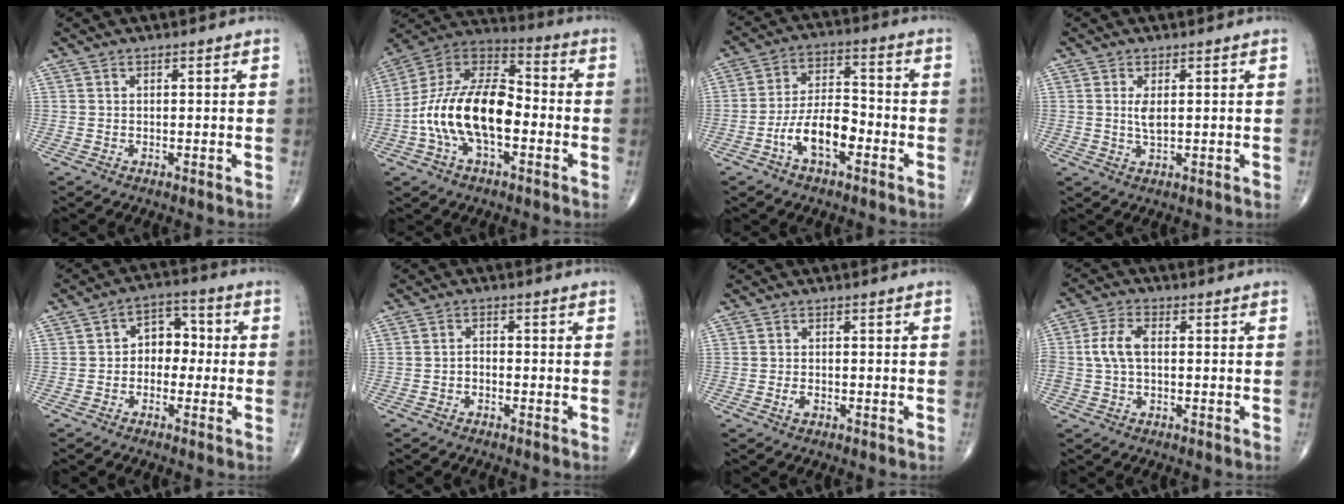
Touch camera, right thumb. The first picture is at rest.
{"total": 19.0, "force": [-3.7, 10.0, 15.7], "torque": [-0.284, 0.040, -0.073]}
{"total": 10.1, "force": [-4.2, 4.7, 7.8], "torque": [-0.137, 0.037, -0.080]}
{"total": 2.6, "force": [0.5, 0.9, 2.3], "torque": [-0.047, -0.006, 0.012]}
{"total": 6.6, "force": [-0.4, 5.0, 4.3], "torque": [-0.029, 0.027, -0.022]}
{"total": 1.4, "force": [-0.8, 0.8, 0.7], "torque": [-0.008, 0.007, -0.019]}
{"total": 1.3, "force": [-0.6, 0.7, 0.9], "torque": [-0.018, 0.001, -0.012]}
{"total": 5.8, "force": [0.1, 3.4, 4.6], "torque": [-0.106, 0.015, -0.002]}